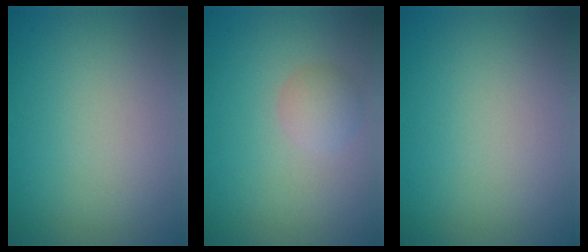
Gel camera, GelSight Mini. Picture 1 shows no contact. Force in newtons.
{"total": 2.1, "press": 2.1, "slide": 0.1}
{"total": 0.0}